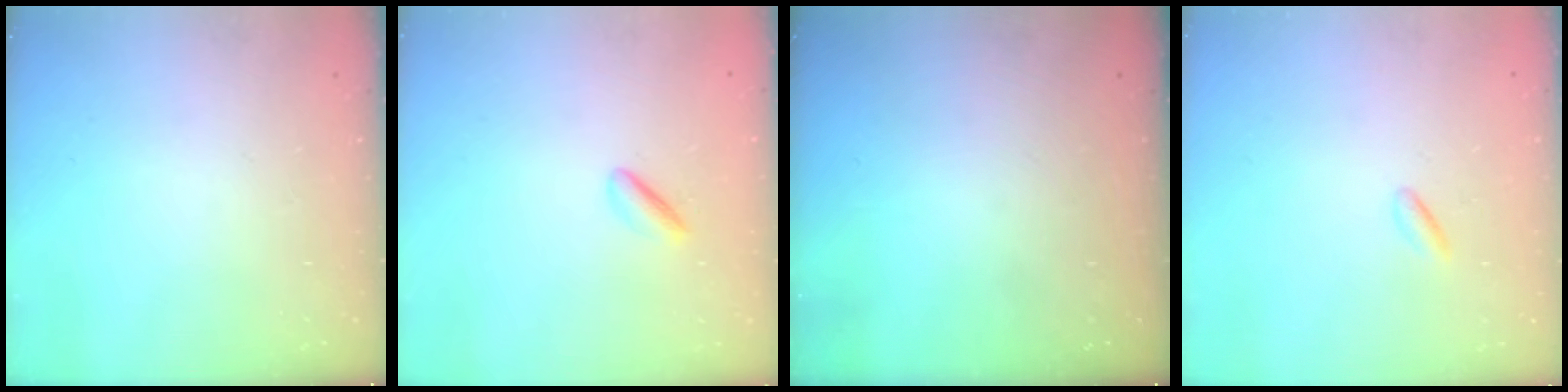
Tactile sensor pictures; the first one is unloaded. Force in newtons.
{"total": 2.0, "press": 1.9, "slide": 0.6}
{"total": 0.0}
{"total": 0.9, "press": 0.7, "slide": 0.5}